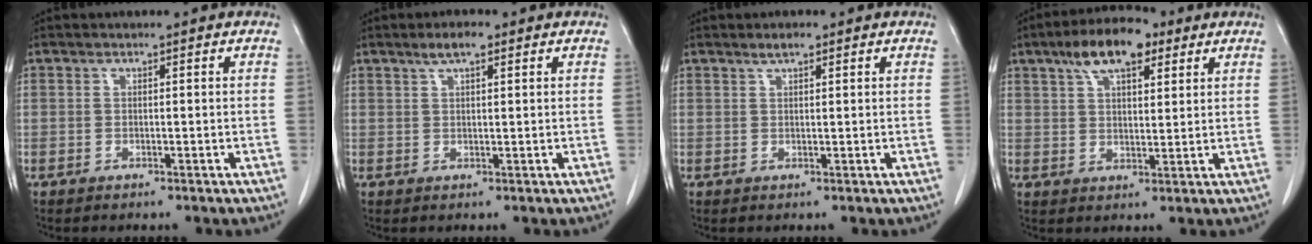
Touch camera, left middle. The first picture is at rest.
{"total": 2.9, "force": [1.9, 0.6, 2.1], "torque": [-0.041, 0.007, 0.034]}
{"total": 1.5, "force": [1.1, 0.3, 0.9], "torque": [-0.019, 0.002, 0.022]}
{"total": 9.5, "force": [5.7, 3.6, 6.7], "torque": [-0.119, 0.021, 0.097]}